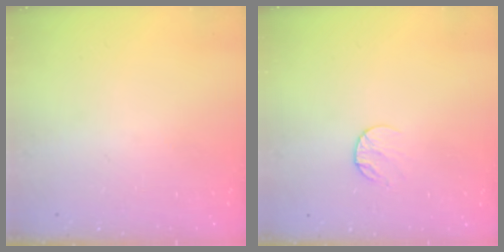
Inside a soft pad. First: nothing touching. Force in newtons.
{"total": 5.5, "press": 5.5, "slide": 0.6}